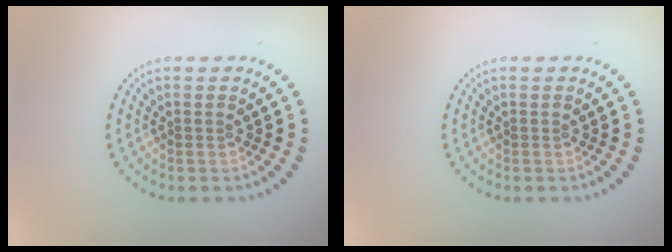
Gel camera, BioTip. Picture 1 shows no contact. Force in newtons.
{"total": 0.0}